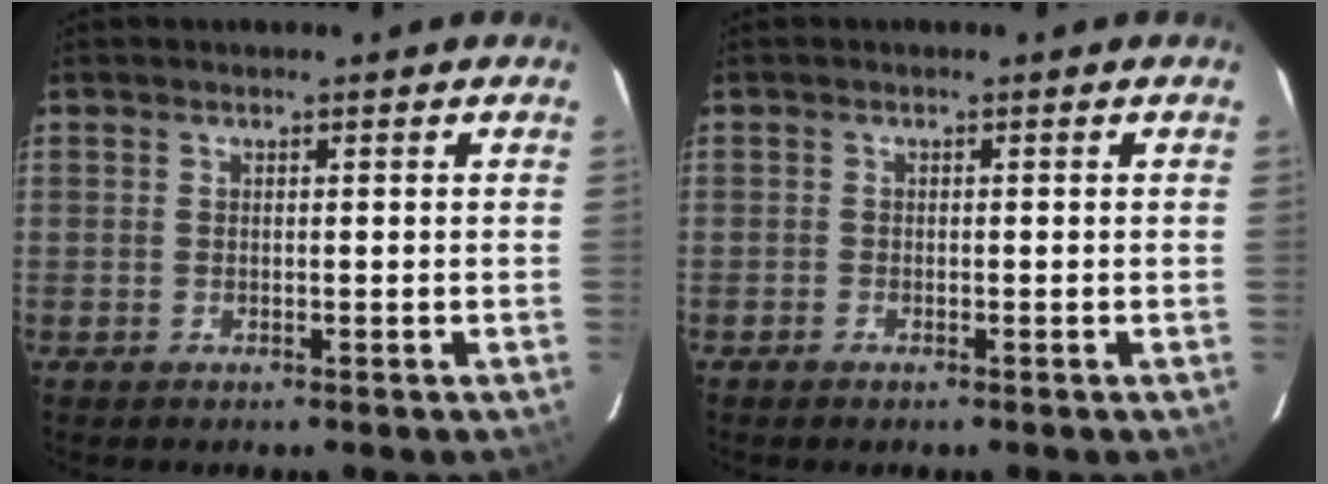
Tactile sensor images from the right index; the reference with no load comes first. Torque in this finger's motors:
{"motor_torque": [0.13, -0.13, -0.10, -0.03]}